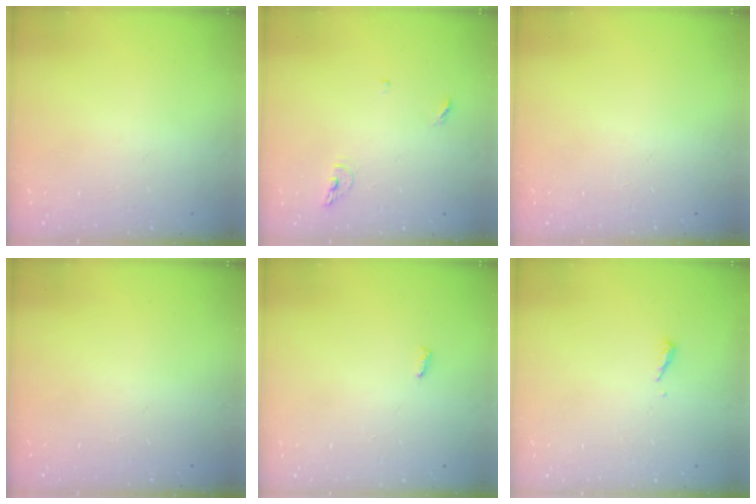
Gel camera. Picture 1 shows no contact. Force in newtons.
{"total": 6.8, "press": 6.6, "slide": 1.2}
{"total": 0.0}
{"total": 0.0}
{"total": 2.8, "press": 2.8, "slide": 0.4}
{"total": 4.8, "press": 4.8, "slide": 0.5}